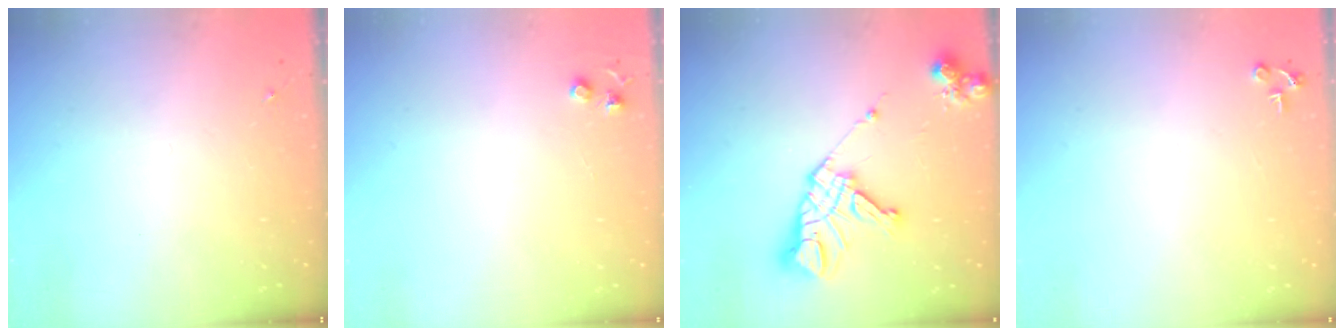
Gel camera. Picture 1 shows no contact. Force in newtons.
{"total": 4.2, "press": 4.1, "slide": 0.7}
{"total": 16.3, "press": 16.2, "slide": 1.8}
{"total": 4.3, "press": 4.3, "slide": 0.5}